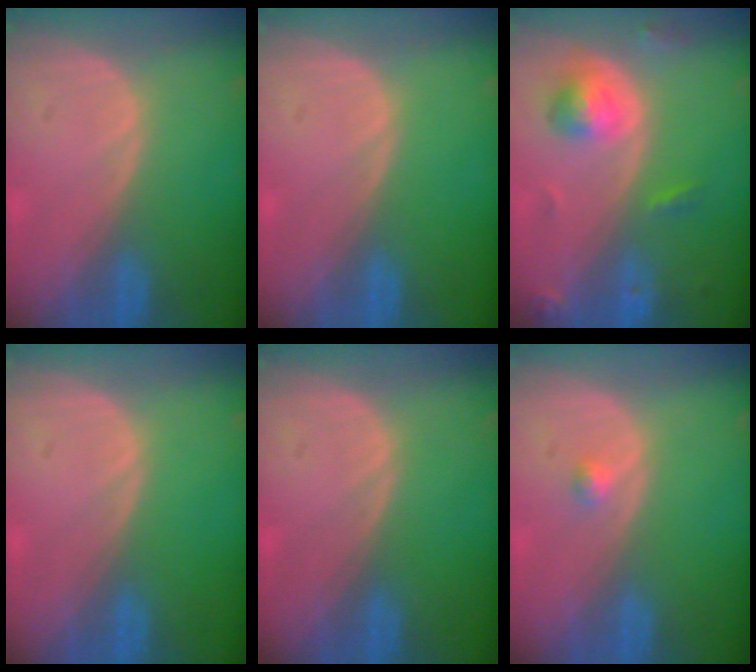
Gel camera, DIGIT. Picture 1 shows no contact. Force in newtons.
{"total": 0.0}
{"total": 5.2, "press": 4.9, "slide": 1.8}
{"total": 0.0}
{"total": 0.0}
{"total": 1.2, "press": 1.1, "slide": 0.6}